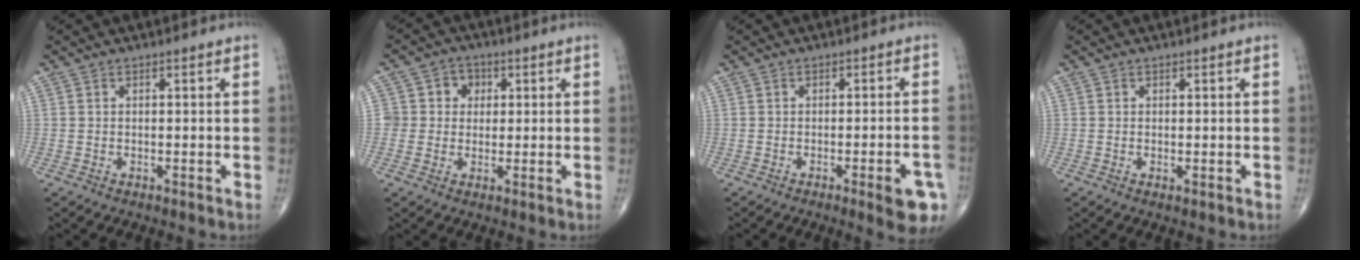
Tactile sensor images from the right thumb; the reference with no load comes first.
{"total": 5.3, "force": [0.9, 5.1, 1.2], "torque": [0.022, 0.007, 0.008]}
{"total": 7.2, "force": [-3.3, 1.7, 6.2], "torque": [-0.064, 0.007, -0.036]}
{"total": 0.5, "force": [0.0, 0.2, 0.4], "torque": [-0.012, -0.004, 0.000]}